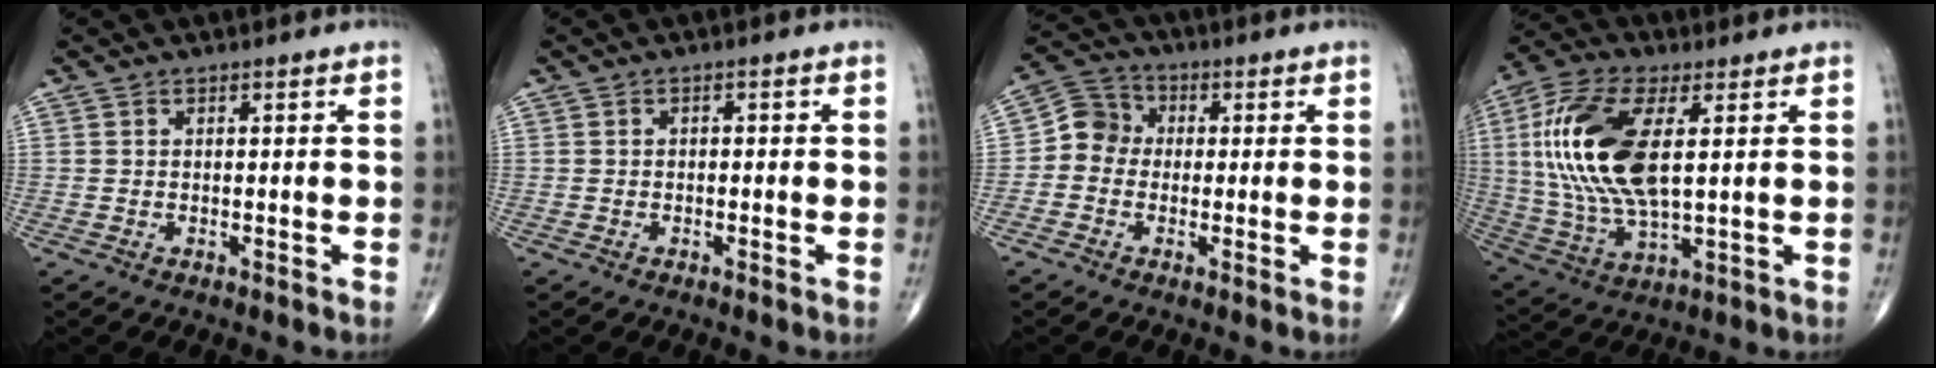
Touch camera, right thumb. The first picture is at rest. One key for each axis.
{"total": 0.7, "fx": -0.3, "fy": 0.5, "fz": 0.4, "tx": 0.005, "ty": 0.003, "tz": -0.010}
{"total": 5.9, "fx": -0.6, "fy": 5.3, "fz": 2.6, "tx": -0.025, "ty": 0.022, "tz": -0.028}
{"total": 19.4, "fx": 3.4, "fy": 8.7, "fz": 17.0, "tx": -0.363, "ty": -0.005, "tz": 0.063}